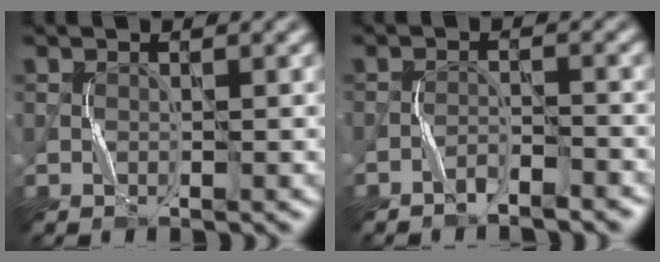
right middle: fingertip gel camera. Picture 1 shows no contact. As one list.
[{"total": 1.8, "force": [-1.7, 0.2, 0.6], "torque": [-0.010, 0.007, -0.032]}]